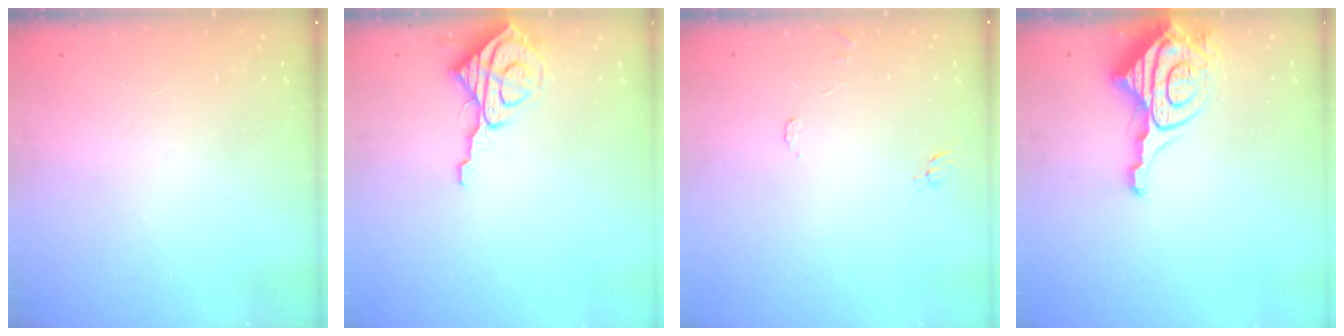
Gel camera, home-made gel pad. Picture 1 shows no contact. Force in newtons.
{"total": 8.6, "press": 8.5, "slide": 0.7}
{"total": 5.6, "press": 5.6, "slide": 0.5}
{"total": 13.8, "press": 13.7, "slide": 1.4}